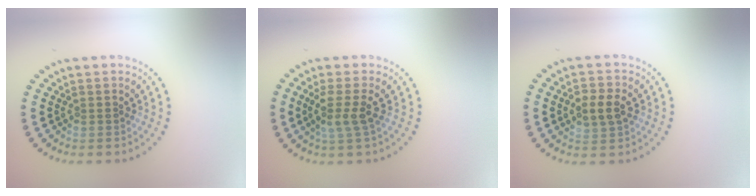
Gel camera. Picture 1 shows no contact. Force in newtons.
{"total": 2.7, "press": 2.1, "slide": 1.6}
{"total": 3.0, "press": 3.0, "slide": 0.2}